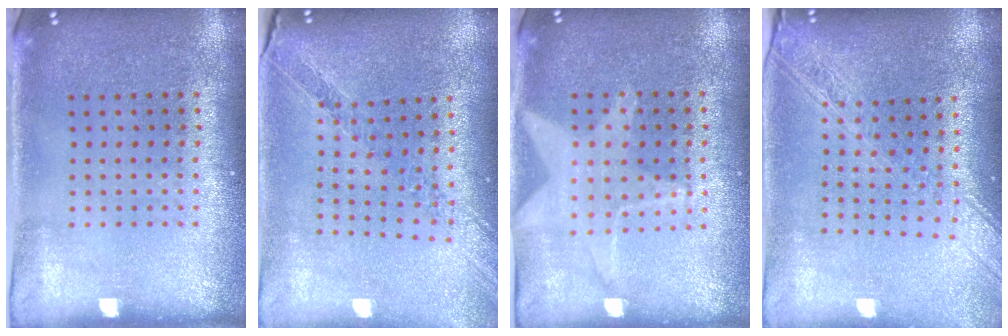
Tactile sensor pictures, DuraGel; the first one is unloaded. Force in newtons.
{"total": 1.1, "press": 1.1, "slide": 0.2}
{"total": 1.1, "press": 1.1, "slide": 0.2}
{"total": 2.3, "press": 1.9, "slide": 1.3}